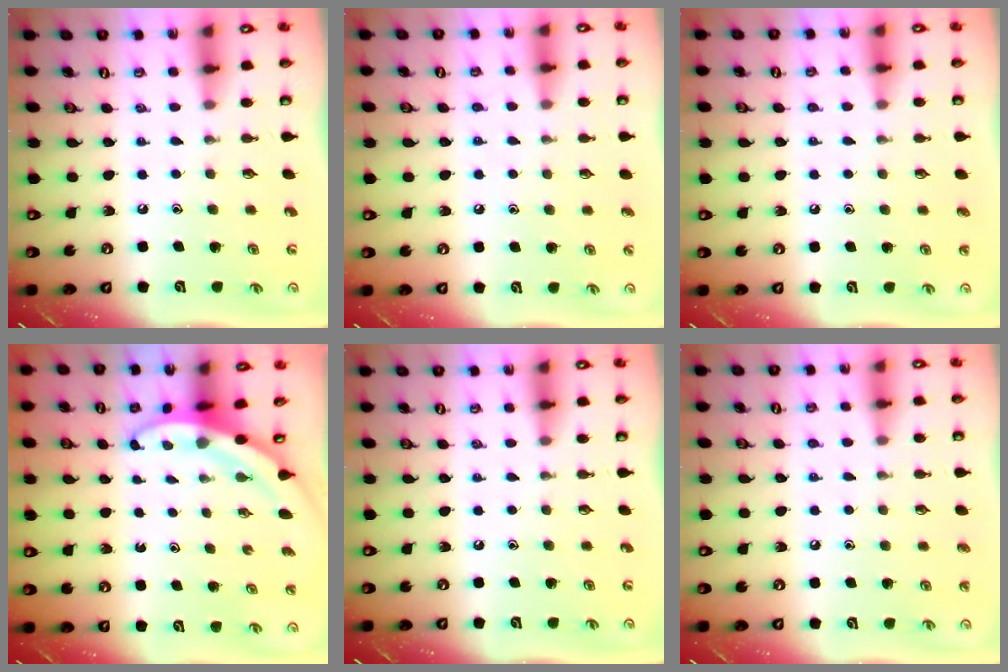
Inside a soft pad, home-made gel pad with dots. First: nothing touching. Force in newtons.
{"total": 4.7, "press": 4.6, "slide": 0.5}
{"total": 2.9, "press": 2.8, "slide": 0.3}
{"total": 3.5, "press": 3.5, "slide": 0.2}
{"total": 0.0}
{"total": 4.2, "press": 4.1, "slide": 0.9}